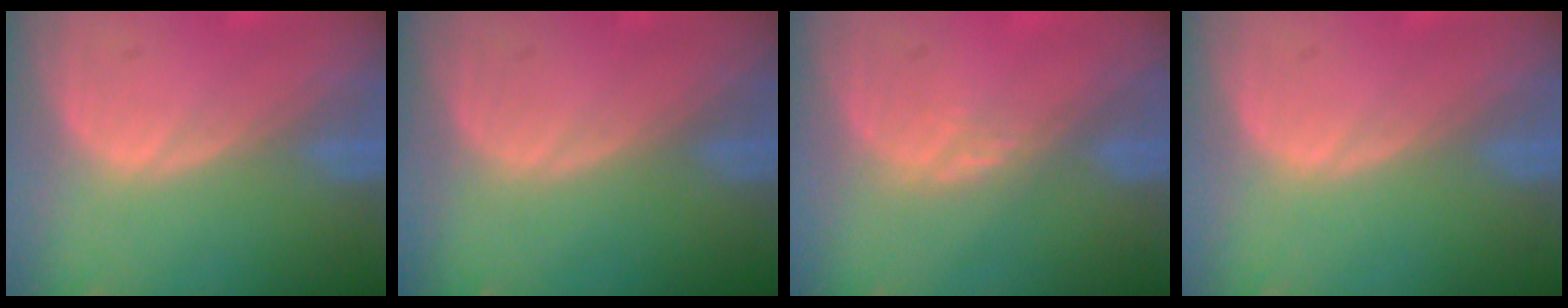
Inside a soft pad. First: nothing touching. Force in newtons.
{"total": 0.0}
{"total": 2.0, "press": 1.5, "slide": 1.3}
{"total": 0.0}